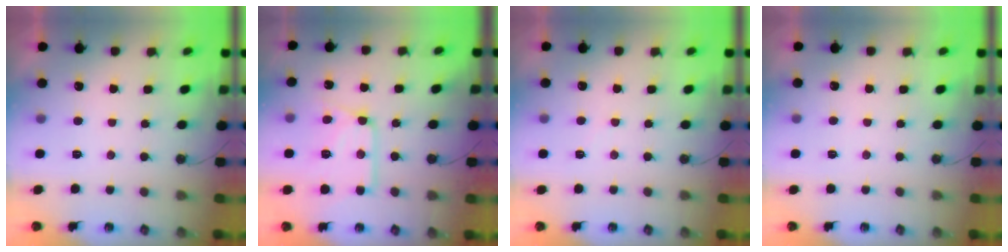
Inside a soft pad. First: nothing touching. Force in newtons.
{"total": 13.5, "press": 13.4, "slide": 1.4}
{"total": 3.9, "press": 3.9, "slide": 0.6}
{"total": 2.0, "press": 1.9, "slide": 0.5}